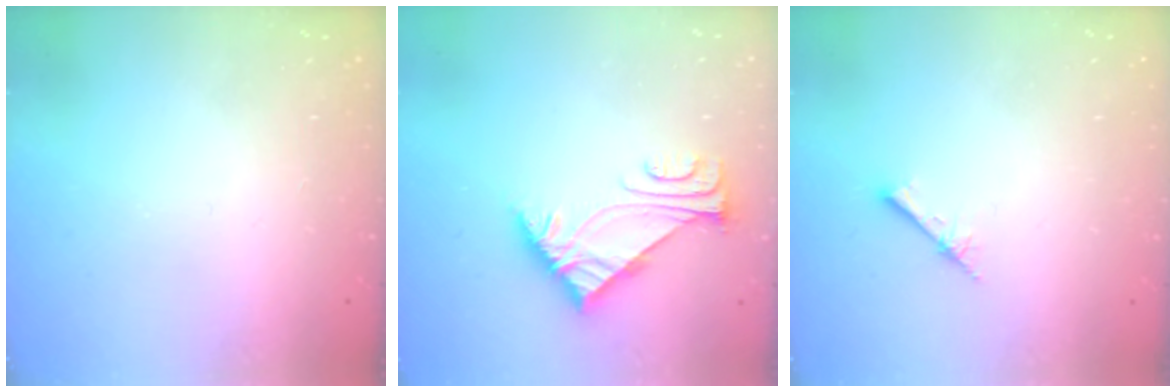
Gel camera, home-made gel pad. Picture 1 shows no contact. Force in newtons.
{"total": 6.0, "press": 5.9, "slide": 1.0}
{"total": 2.4, "press": 2.4, "slide": 0.3}